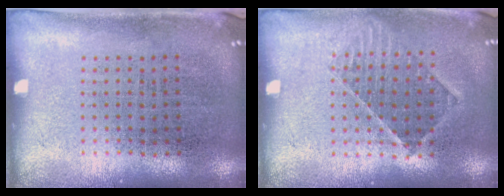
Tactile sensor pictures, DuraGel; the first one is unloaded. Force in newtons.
{"total": 1.2, "press": 1.1, "slide": 0.5}